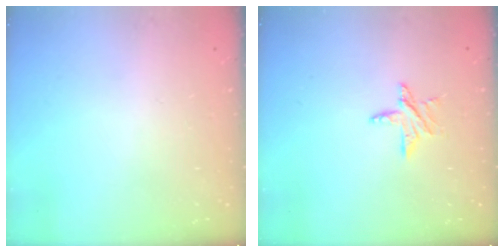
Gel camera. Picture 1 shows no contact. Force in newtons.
{"total": 6.7, "press": 6.7, "slide": 0.5}